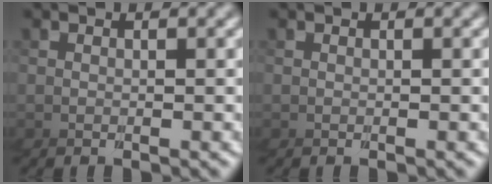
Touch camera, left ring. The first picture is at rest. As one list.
[{"total": 0.0}]